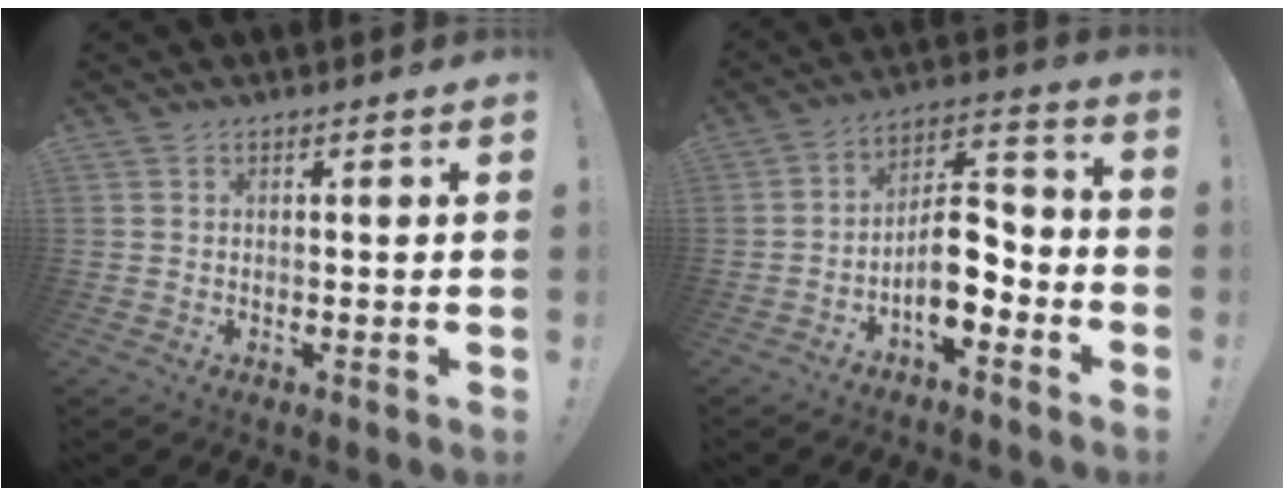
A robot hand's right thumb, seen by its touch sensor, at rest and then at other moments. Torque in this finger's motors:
{"motor_torque": [1.73, 0.60, 0.39, -0.45, 0.02]}